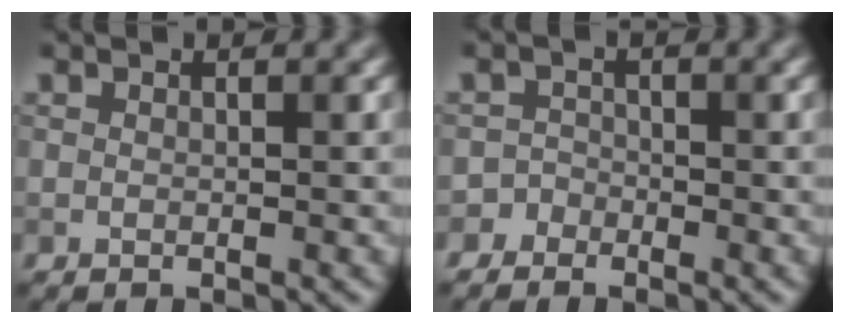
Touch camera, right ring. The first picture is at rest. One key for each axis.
{"total": 1.7, "fx": -1.4, "fy": 1.0, "fz": -0.2, "tx": 0.013, "ty": 0.012, "tz": -0.026}